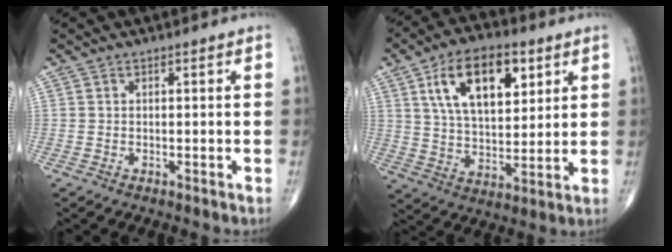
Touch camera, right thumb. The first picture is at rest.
{"total": 16.4, "force": [6.8, 8.6, 12.2], "torque": [-0.173, -0.019, 0.119]}